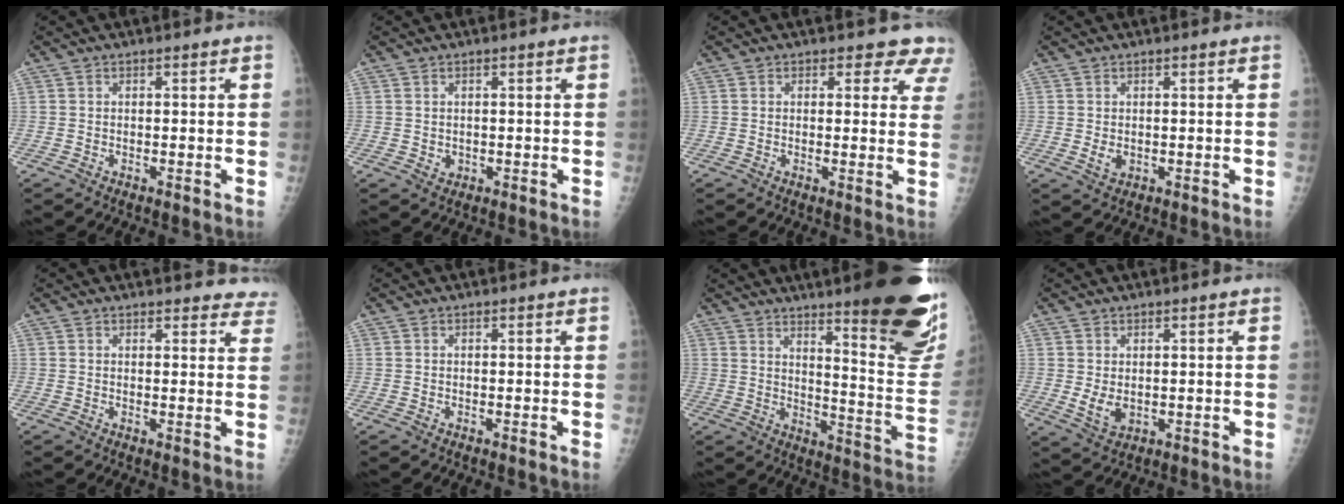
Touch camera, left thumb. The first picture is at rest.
{"total": 1.5, "force": [0.7, 1.0, 0.9], "torque": [-0.009, -0.006, 0.015]}
{"total": 6.0, "force": [5.2, 2.8, 0.8], "torque": [0.038, -0.025, 0.034]}
{"total": 2.3, "force": [0.7, 1.3, 1.8], "torque": [-0.029, -0.008, 0.016]}
{"total": 9.4, "force": [8.7, 3.0, 2.0], "torque": [0.028, -0.033, 0.075]}
{"total": 0.0}
{"total": 22.9, "force": [14.8, 3.7, 17.1], "torque": [-0.196, -0.099, 0.200]}
{"total": 4.1, "force": [1.0, 2.3, 3.3], "torque": [-0.056, -0.013, 0.027]}